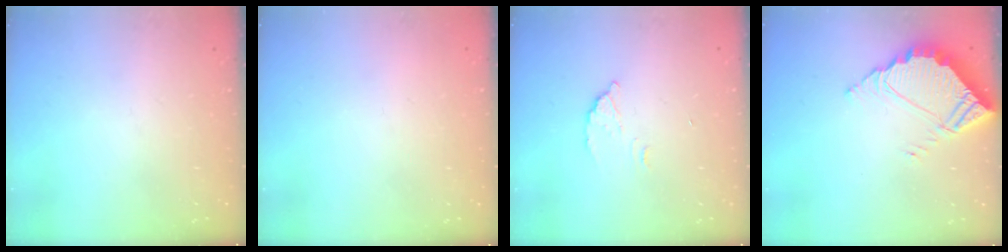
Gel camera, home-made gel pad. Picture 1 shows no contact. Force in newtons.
{"total": 2.2, "press": 2.2, "slide": 0.1}
{"total": 2.7, "press": 2.7, "slide": 0.1}
{"total": 5.4, "press": 5.4, "slide": 0.3}